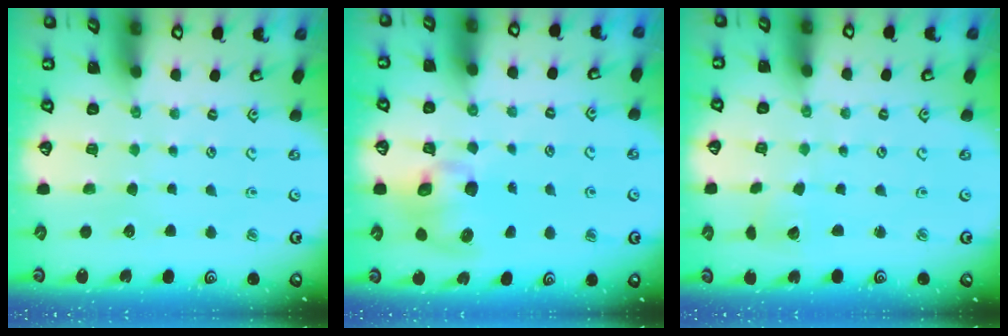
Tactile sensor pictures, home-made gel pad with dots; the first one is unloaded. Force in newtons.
{"total": 9.4, "press": 9.2, "slide": 1.7}
{"total": 3.7, "press": 3.7, "slide": 0.3}